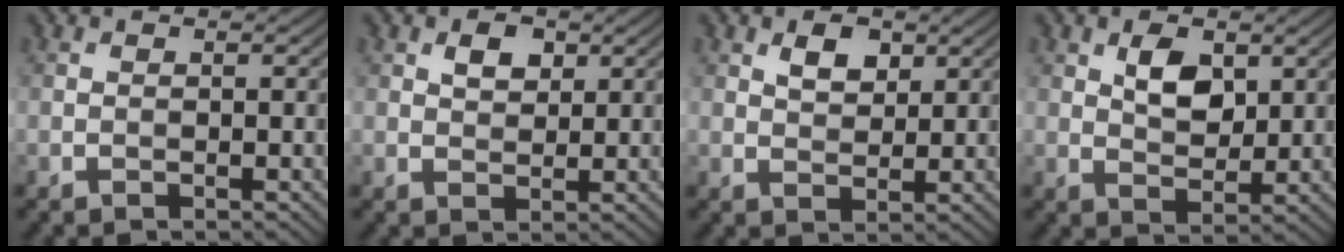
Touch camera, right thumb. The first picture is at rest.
{"total": 2.8, "force": [1.3, 1.8, 1.7], "torque": [-0.032, 0.000, 0.024]}
{"total": 3.4, "force": [1.7, 2.0, 2.1], "torque": [-0.039, -0.002, 0.033]}
{"total": 4.8, "force": [1.9, 2.8, 3.3], "torque": [-0.061, -0.002, 0.035]}